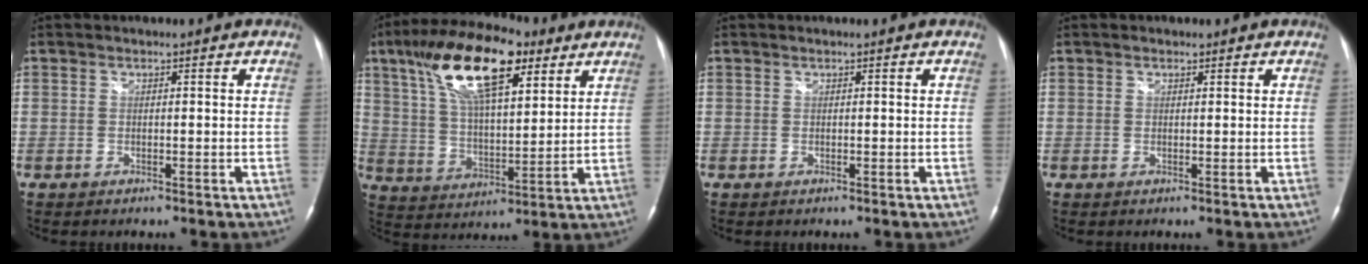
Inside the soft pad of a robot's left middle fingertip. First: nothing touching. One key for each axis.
{"total": 18.1, "fx": 9.9, "fy": 6.0, "fz": 14.0, "tx": -0.269, "ty": 0.028, "tz": 0.179}
{"total": 0.0}
{"total": 0.6, "fx": 0.5, "fy": 0.4, "fz": 0.1, "tx": -0.002, "ty": -0.001, "tz": 0.005}